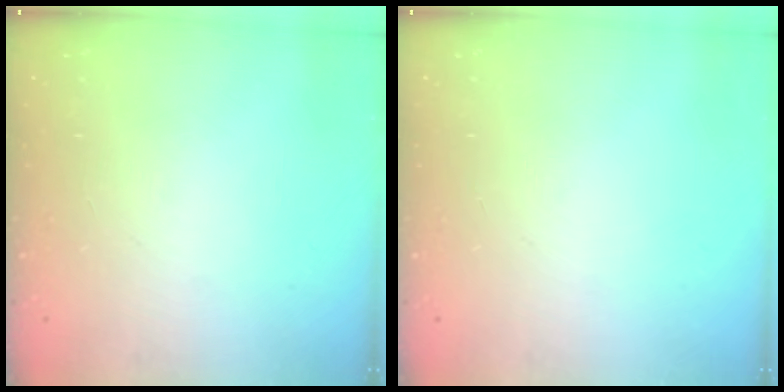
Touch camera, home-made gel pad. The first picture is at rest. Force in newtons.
{"total": 0.0}